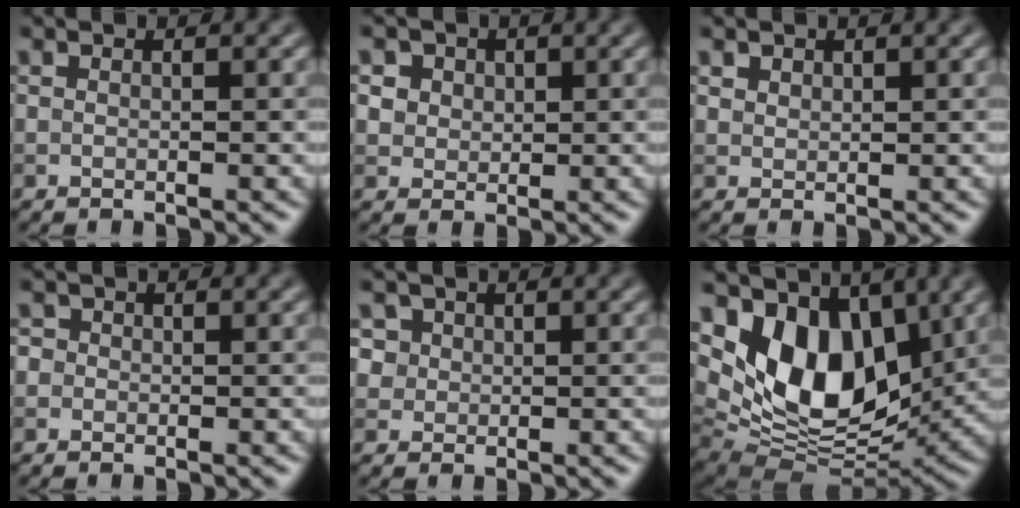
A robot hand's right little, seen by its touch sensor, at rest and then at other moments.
{"total": 4.8, "force": [2.5, 3.7, 1.9], "torque": [-0.038, 0.010, 0.036]}
{"total": 1.0, "force": [0.8, 0.6, 0.1], "torque": [-0.005, -0.003, 0.018]}
{"total": 2.7, "force": [-1.6, -1.9, -1.3], "torque": [0.047, -0.008, -0.035]}
{"total": 0.0}
{"total": 10.5, "force": [3.7, 6.5, 7.3], "torque": [-0.135, -0.018, 0.063]}